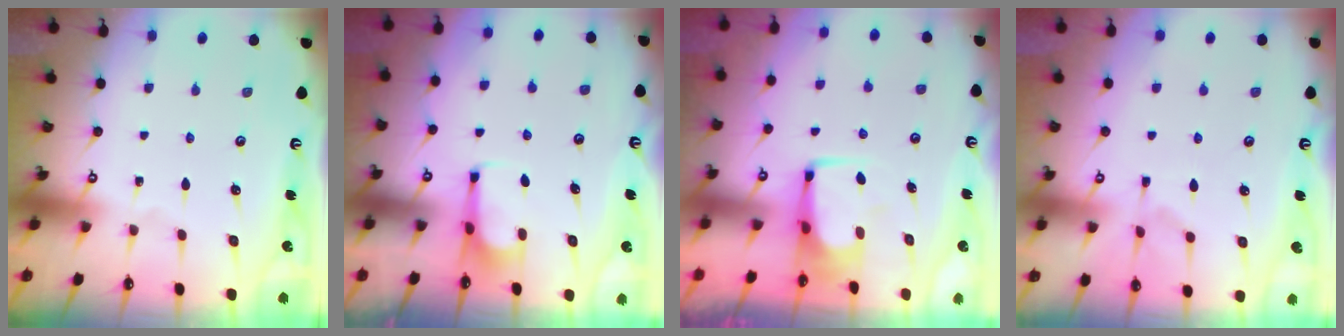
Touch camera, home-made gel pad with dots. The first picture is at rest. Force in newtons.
{"total": 4.9, "press": 4.9, "slide": 0.6}
{"total": 5.3, "press": 5.3, "slide": 0.5}
{"total": 1.6, "press": 0.9, "slide": 1.3}